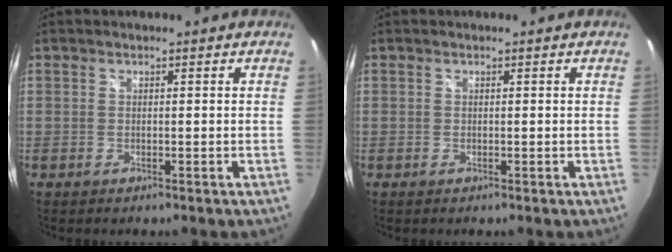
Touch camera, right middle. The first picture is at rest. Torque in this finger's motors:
{"motor_torque": [-0.02, -0.02, 0.00, 0.00]}